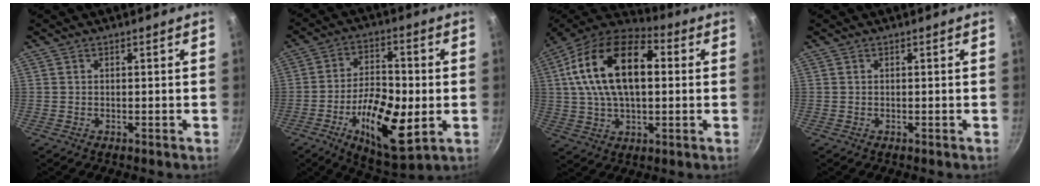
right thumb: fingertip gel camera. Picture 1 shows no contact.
{"total": 16.1, "force": [-3.9, 7.0, 13.9], "torque": [-0.224, 0.012, -0.063]}
{"total": 21.2, "force": [3.6, 12.0, 17.1], "torque": [-0.291, 0.025, 0.044]}
{"total": 0.0}